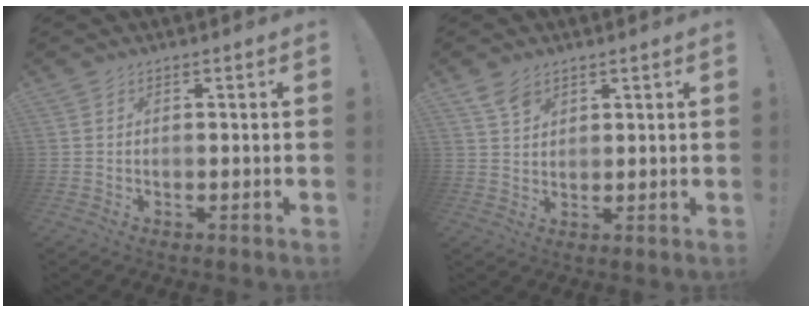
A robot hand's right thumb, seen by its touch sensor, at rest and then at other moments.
{"total": 4.9, "force": [3.7, 2.8, 1.3], "torque": [-0.022, -0.016, 0.069]}